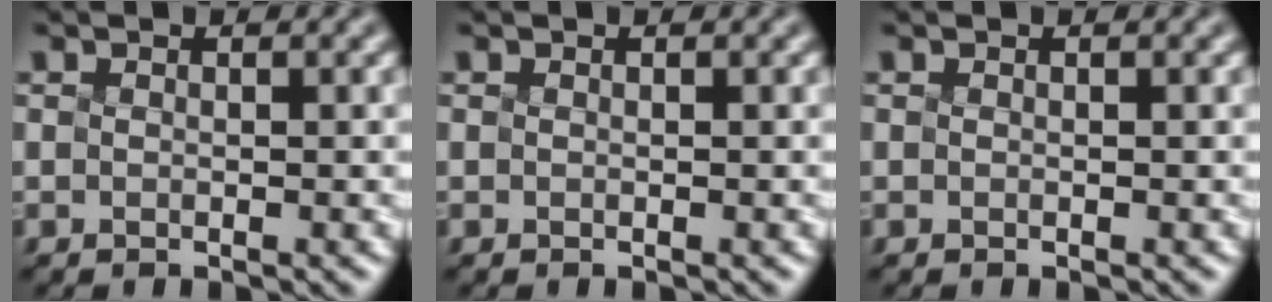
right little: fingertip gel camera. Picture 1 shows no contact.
{"total": 0.0}
{"total": 0.0}